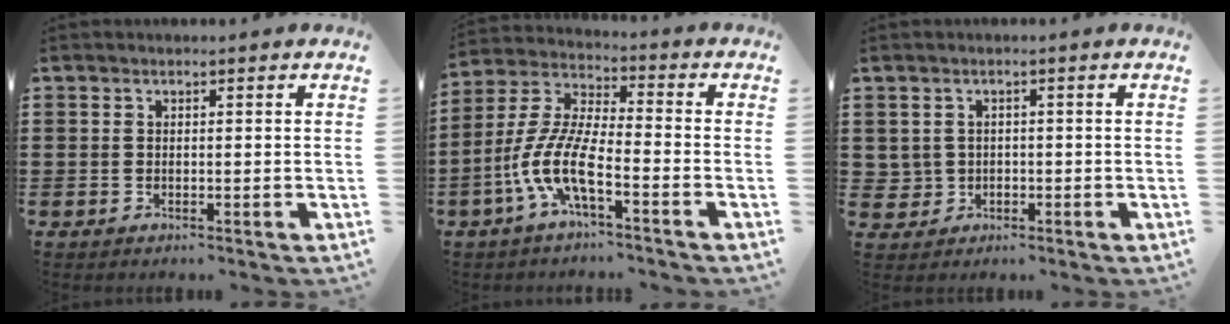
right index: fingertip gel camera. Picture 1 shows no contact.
{"total": 9.1, "force": [-4.8, 2.1, 7.5], "torque": [-0.194, -0.017, -0.101]}
{"total": 1.9, "force": [-0.3, 1.9, 0.3], "torque": [-0.015, 0.005, -0.009]}